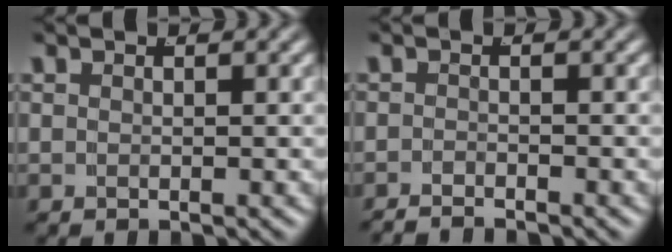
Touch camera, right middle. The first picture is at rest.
{"total": 1.7, "force": [-1.7, -0.1, -0.1], "torque": [-0.003, -0.010, -0.028]}